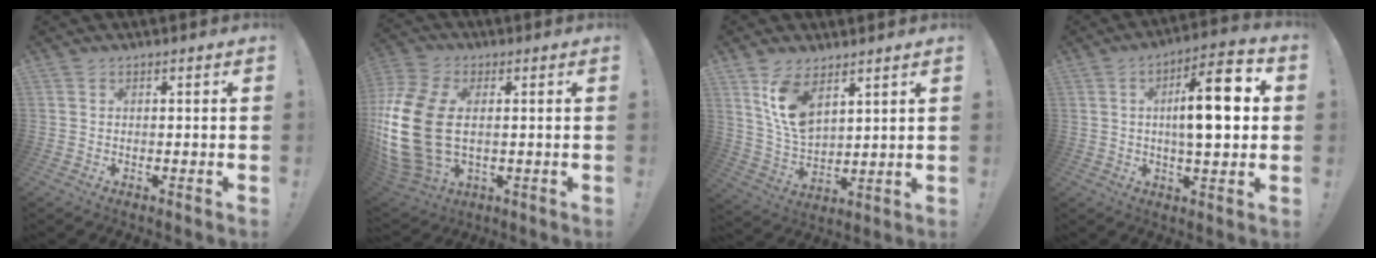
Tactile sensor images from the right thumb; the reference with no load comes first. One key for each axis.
{"total": 21.6, "fx": 0.6, "fy": 13.9, "fz": 16.5, "tx": -0.347, "ty": -0.002, "tz": 0.017}
{"total": 11.3, "fx": 6.9, "fy": 5.9, "fz": 6.6, "tx": -0.126, "ty": -0.036, "tz": 0.133}
{"total": 14.6, "fx": 1.5, "fy": 4.6, "fz": 13.8, "tx": -0.220, "ty": 0.003, "tz": 0.014}